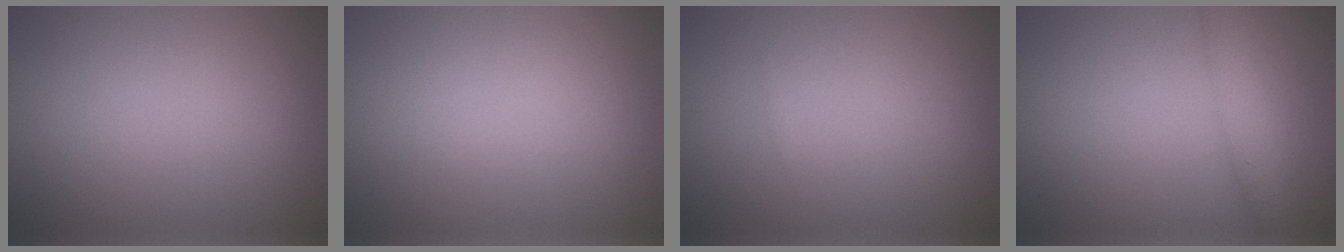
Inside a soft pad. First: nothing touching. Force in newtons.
{"total": 0.0}
{"total": 0.0}
{"total": 2.4, "press": 2.4, "slide": 0.1}